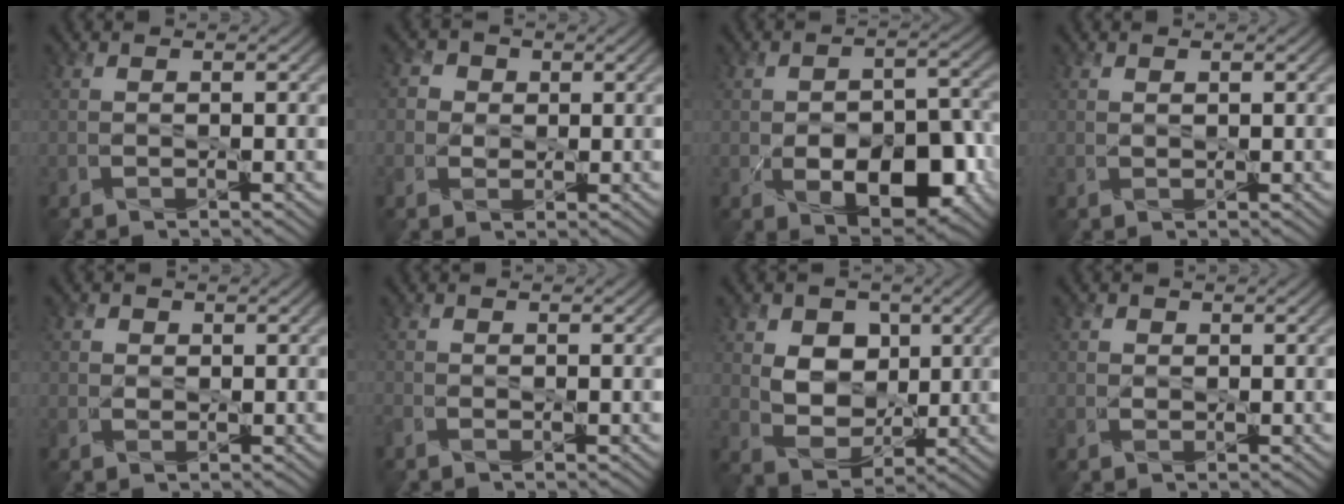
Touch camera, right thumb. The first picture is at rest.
{"total": 3.2, "force": [0.4, 3.1, 0.8], "torque": [-0.022, 0.003, -0.006]}
{"total": 10.4, "force": [-3.3, 6.2, 7.7], "torque": [-0.123, -0.022, -0.041]}
{"total": 0.5, "force": [0.4, 0.3, 0.2], "torque": [-0.004, -0.003, 0.008]}
{"total": 1.8, "force": [0.3, 1.7, 0.5], "torque": [-0.013, 0.000, 0.005]}
{"total": 1.5, "force": [-1.0, 0.7, 0.9], "torque": [-0.025, -0.006, -0.022]}
{"total": 7.2, "force": [1.9, 5.5, 4.3], "torque": [-0.096, -0.010, 0.033]}
{"total": 1.5, "force": [0.2, 1.4, 0.4], "torque": [-0.007, -0.004, 0.002]}